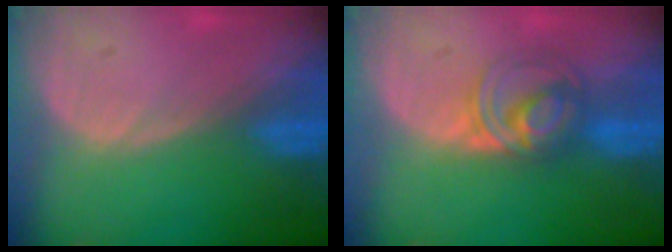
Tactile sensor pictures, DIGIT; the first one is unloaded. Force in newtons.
{"total": 5.6, "press": 5.5, "slide": 0.6}